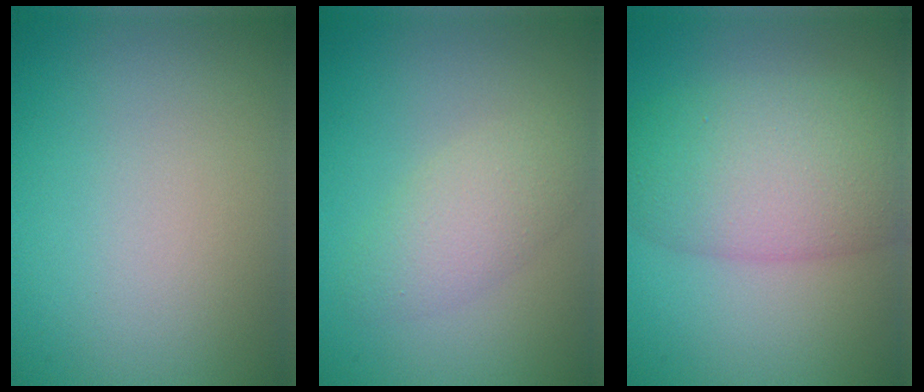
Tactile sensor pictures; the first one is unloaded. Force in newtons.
{"total": 2.9, "press": 2.9, "slide": 0.1}
{"total": 8.2, "press": 8.2, "slide": 0.1}